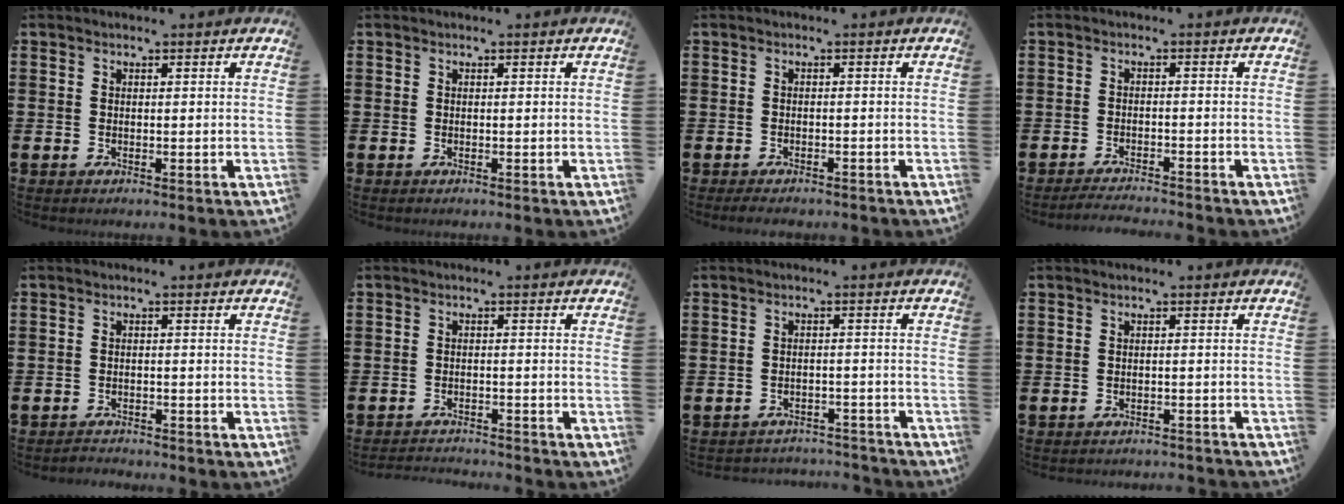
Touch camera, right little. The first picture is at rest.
{"total": 0.0}
{"total": 0.8, "force": [-0.8, 0.1, 0.0], "torque": [-0.002, -0.002, -0.016]}
{"total": 1.6, "force": [-1.6, -0.3, -0.1], "torque": [0.001, 0.002, -0.031]}
{"total": 1.3, "force": [-1.2, -0.2, -0.5], "torque": [0.005, 0.002, -0.025]}
{"total": 1.8, "force": [-1.8, -0.1, -0.2], "torque": [-0.002, 0.002, -0.040]}
{"total": 2.1, "force": [-2.0, 0.0, -0.5], "torque": [0.002, 0.000, -0.044]}
{"total": 1.0, "force": [-1.0, -0.2, -0.3], "torque": [0.004, 0.000, -0.020]}